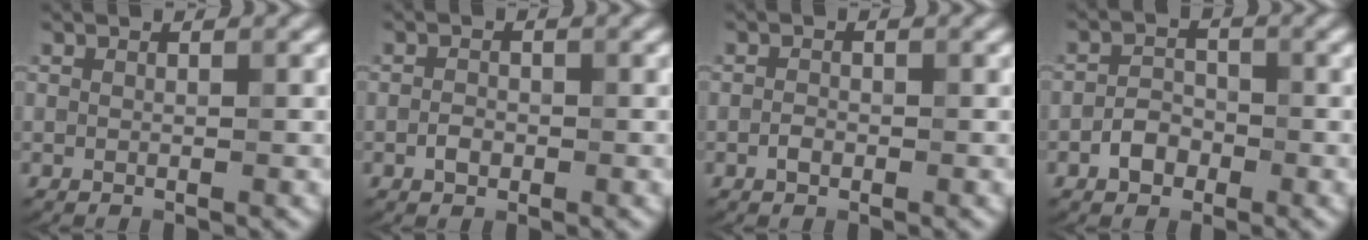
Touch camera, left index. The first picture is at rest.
{"total": 1.3, "force": [-0.6, 0.9, 0.8], "torque": [-0.014, 0.002, -0.012]}
{"total": 1.0, "force": [-0.5, 0.6, 0.6], "torque": [-0.012, 0.001, -0.012]}
{"total": 2.3, "force": [-1.2, 1.6, 1.1], "torque": [-0.015, 0.007, -0.026]}